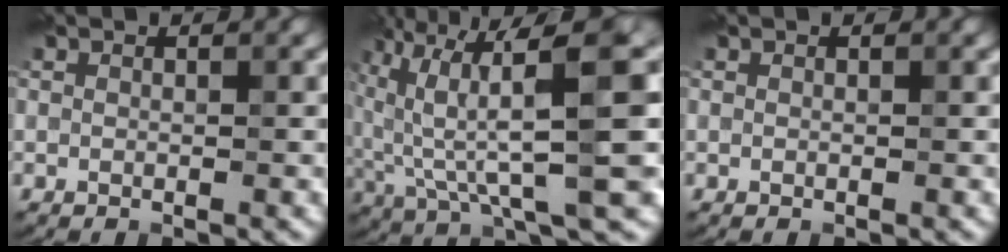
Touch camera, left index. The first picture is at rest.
{"total": 12.9, "force": [4.0, 2.7, 11.9], "torque": [-0.196, 0.020, 0.086]}
{"total": 0.0}